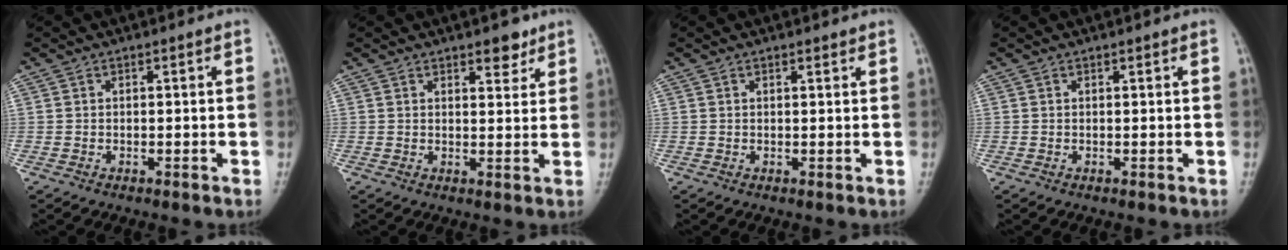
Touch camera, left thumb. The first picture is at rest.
{"total": 3.6, "force": [2.5, 1.6, 1.9], "torque": [-0.006, -0.015, 0.035]}
{"total": 0.9, "force": [0.8, 0.3, 0.4], "torque": [-0.004, -0.004, 0.012]}
{"total": 0.0}